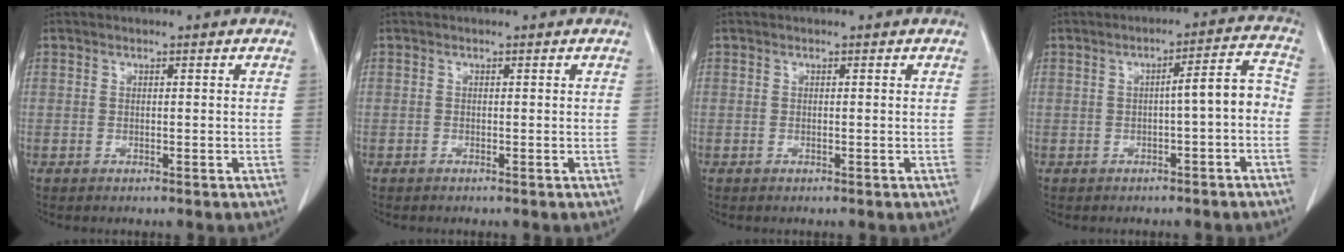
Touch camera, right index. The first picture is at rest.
{"total": 0.0}
{"total": 0.0}
{"total": 5.5, "force": [-1.4, 0.7, 5.3], "torque": [-0.068, 0.025, -0.019]}